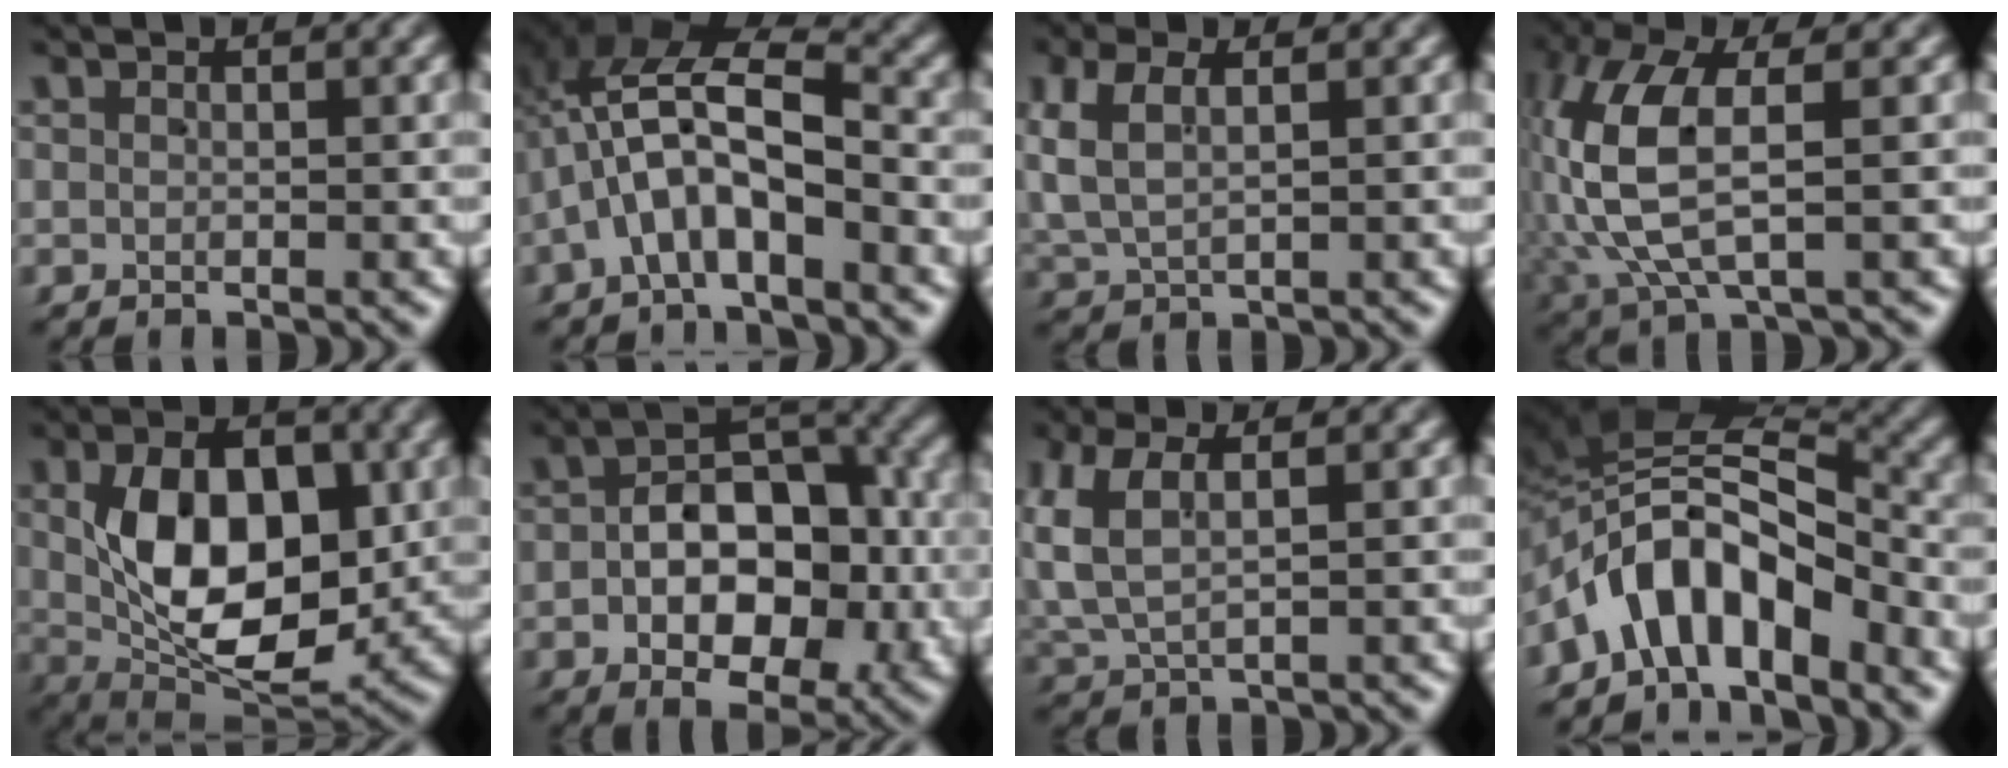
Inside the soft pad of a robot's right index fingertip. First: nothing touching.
{"total": 8.2, "force": [1.0, 5.5, 6.0], "torque": [-0.134, -0.005, 0.007]}
{"total": 4.6, "force": [1.2, 3.4, 2.8], "torque": [-0.087, -0.004, 0.025]}
{"total": 8.6, "force": [1.2, 4.5, 7.3], "torque": [-0.187, -0.011, 0.035]}
{"total": 12.1, "force": [0.1, 6.8, 10.0], "torque": [-0.158, -0.021, 0.010]}
{"total": 9.6, "force": [-1.4, 6.7, 6.8], "torque": [-0.106, -0.007, -0.022]}
{"total": 5.3, "force": [1.3, 3.8, 3.5], "torque": [-0.108, -0.004, 0.028]}
{"total": 11.5, "force": [-0.5, 7.8, 8.4], "torque": [-0.169, 0.000, -0.020]}